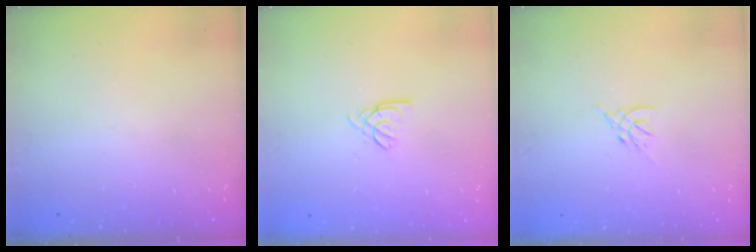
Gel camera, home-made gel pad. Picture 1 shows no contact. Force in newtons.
{"total": 2.6, "press": 2.5, "slide": 0.5}
{"total": 2.3, "press": 2.2, "slide": 0.5}